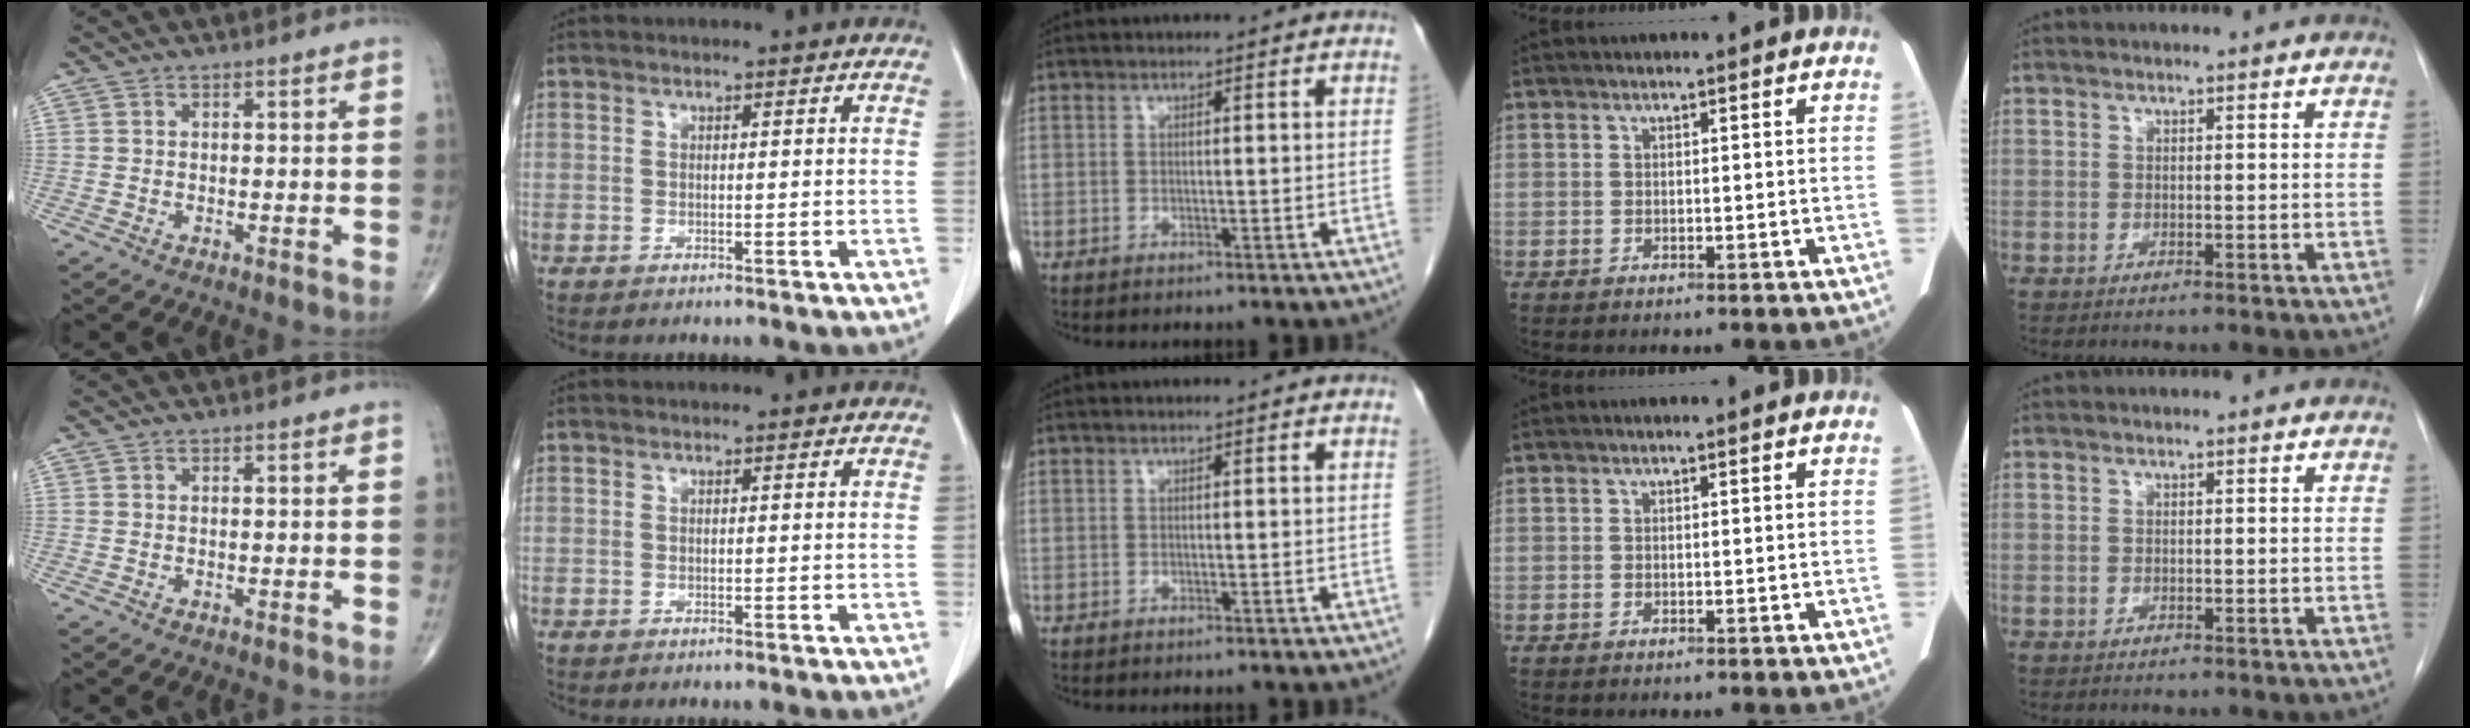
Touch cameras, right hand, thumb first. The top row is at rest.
{}